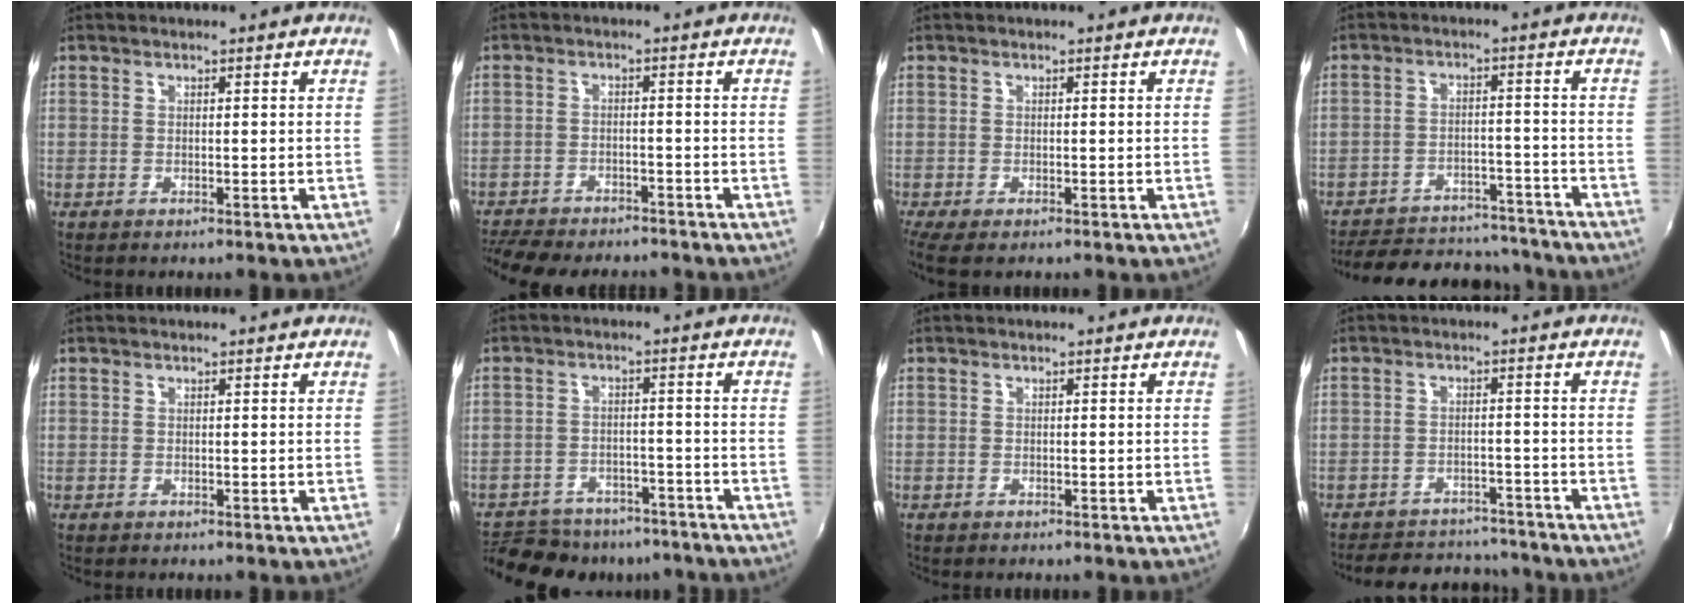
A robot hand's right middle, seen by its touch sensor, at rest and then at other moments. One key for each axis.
{"total": 12.6, "fx": -11.1, "fy": 3.4, "fz": 4.9, "tx": -0.119, "ty": -0.020, "tz": -0.171}
{"total": 3.7, "fx": -2.2, "fy": 1.0, "fz": 2.7, "tx": -0.055, "ty": -0.018, "tz": -0.036}
{"total": 21.0, "fx": -18.3, "fy": 7.5, "fz": 7.2, "tx": -0.154, "ty": 0.029, "tz": -0.227}
{"total": 0.0}
{"total": 19.2, "fx": -15.9, "fy": 8.1, "fz": 7.1, "tx": -0.161, "ty": 0.005, "tz": -0.212}
{"total": 0.6, "fx": -0.4, "fy": 0.4, "fz": 0.0, "tx": 0.000, "ty": 0.002, "tz": -0.007}
{"total": 14.1, "fx": -12.4, "fy": 5.2, "fz": 4.3, "tx": -0.104, "ty": 0.024, "tz": -0.162}